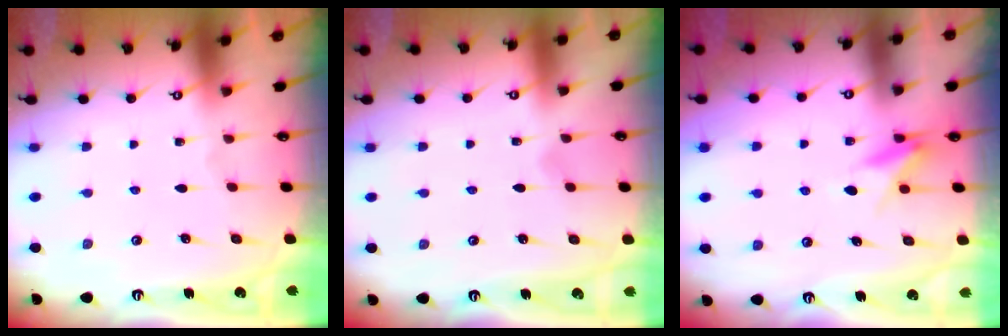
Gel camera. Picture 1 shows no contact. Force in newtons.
{"total": 3.7, "press": 3.7, "slide": 0.2}
{"total": 8.4, "press": 8.3, "slide": 1.5}